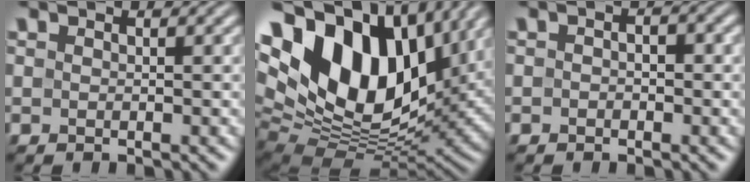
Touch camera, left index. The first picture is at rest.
{"total": 19.0, "force": [6.9, 11.5, 13.4], "torque": [-0.266, 0.033, 0.116]}
{"total": 1.3, "force": [-0.4, 0.8, 0.9], "torque": [-0.017, 0.002, -0.009]}